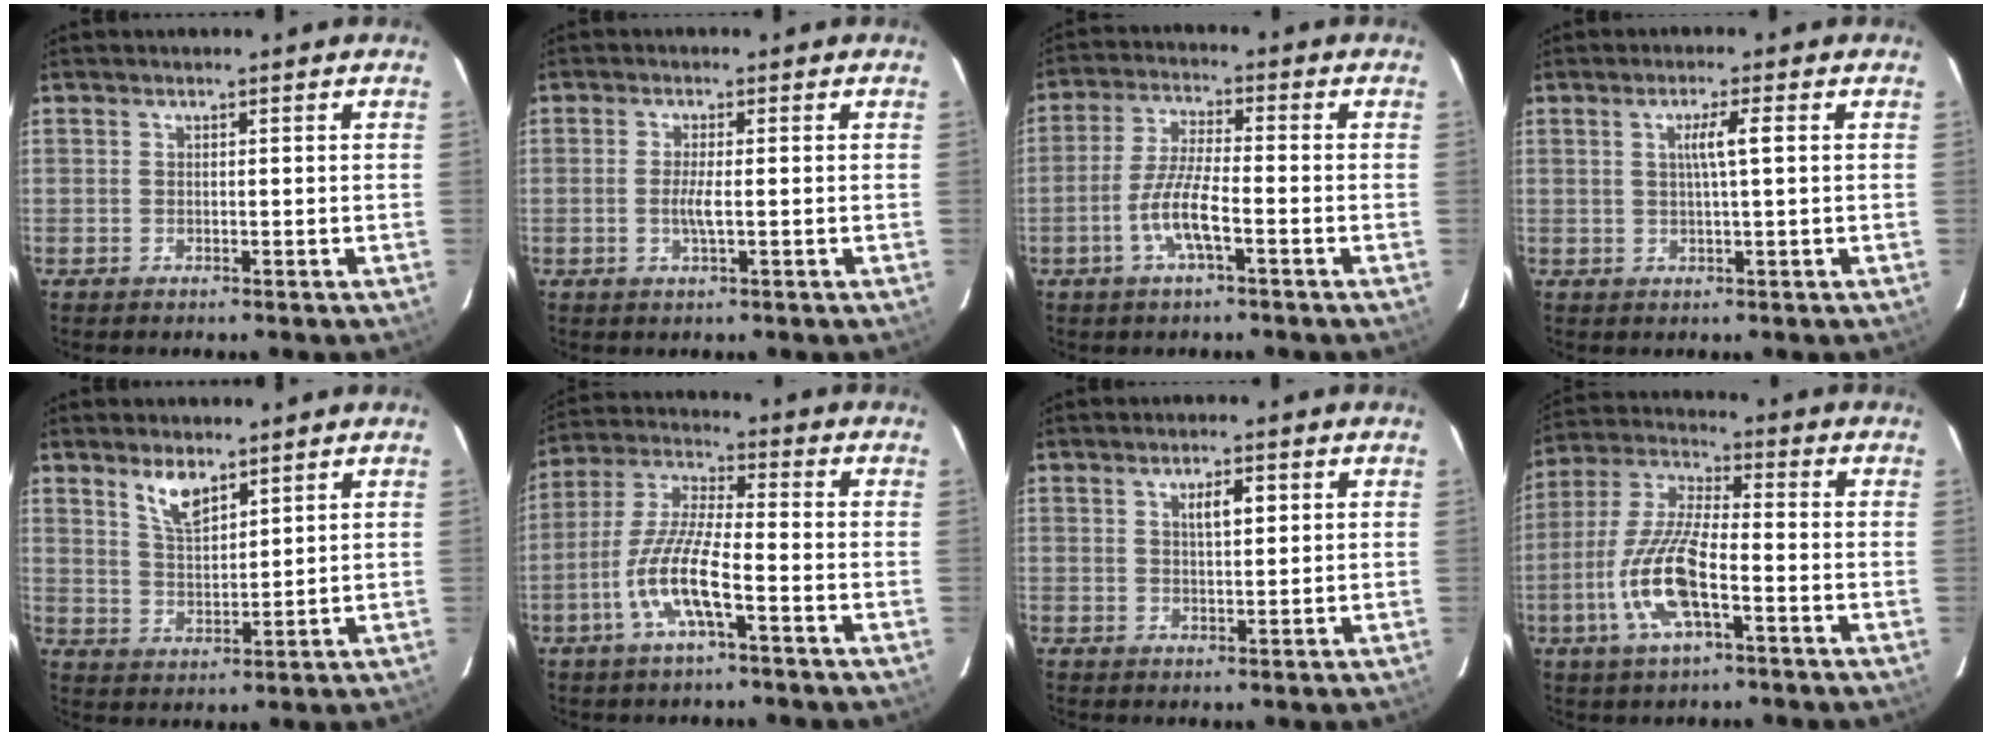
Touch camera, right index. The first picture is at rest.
{"total": 1.3, "force": [-0.4, -0.1, 1.2], "torque": [-0.023, 0.000, -0.009]}
{"total": 7.4, "force": [-3.2, 1.1, 6.5], "torque": [-0.136, -0.002, -0.062]}
{"total": 3.4, "force": [0.6, -0.3, 3.3], "torque": [-0.060, 0.002, 0.010]}
{"total": 6.0, "force": [4.2, 2.2, 3.7], "torque": [-0.066, 0.001, 0.084]}
{"total": 10.8, "force": [-4.6, 1.7, 9.6], "torque": [-0.206, -0.004, -0.090]}
{"total": 3.6, "force": [1.3, 1.2, 3.1], "torque": [-0.050, 0.006, 0.023]}
{"total": 13.3, "force": [-4.9, 3.8, 11.8], "torque": [-0.254, -0.005, -0.098]}